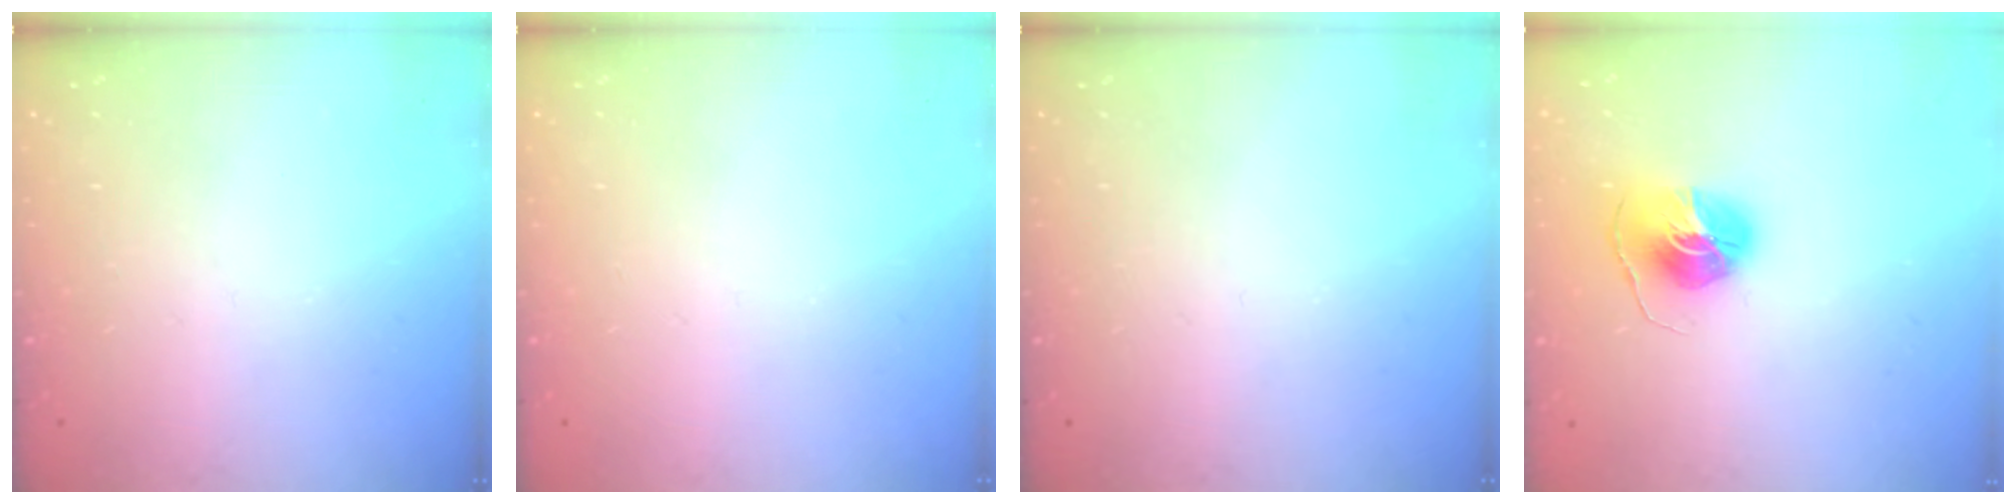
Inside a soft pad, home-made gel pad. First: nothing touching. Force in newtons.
{"total": 0.0}
{"total": 0.0}
{"total": 9.2, "press": 9.2, "slide": 0.4}